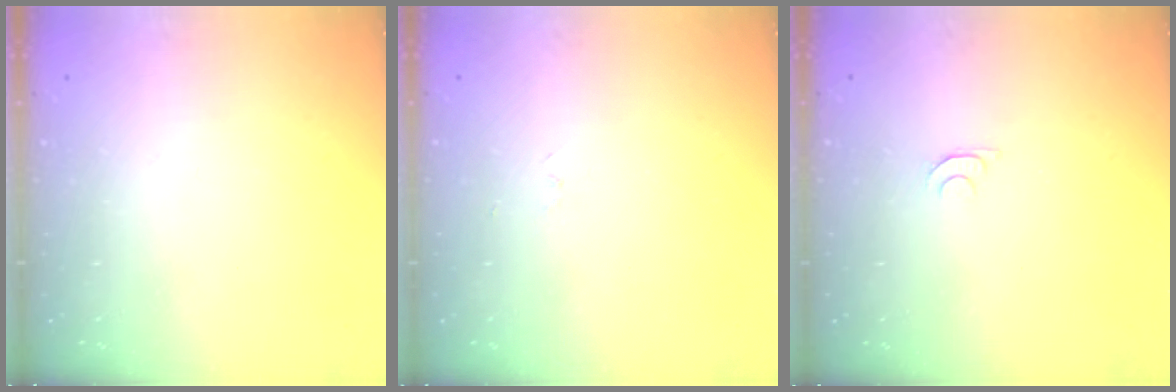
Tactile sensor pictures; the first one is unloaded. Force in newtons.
{"total": 2.6, "press": 2.6, "slide": 0.4}
{"total": 4.8, "press": 4.7, "slide": 0.6}